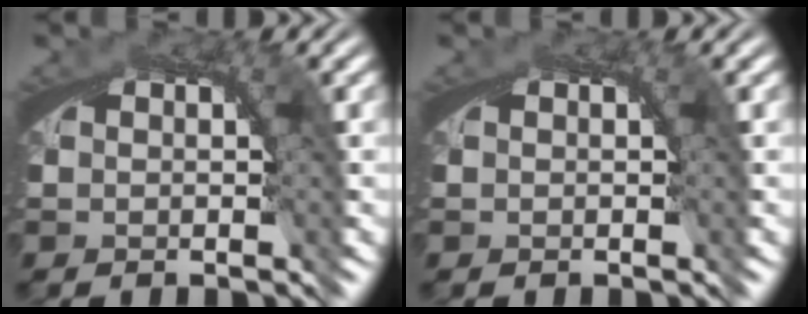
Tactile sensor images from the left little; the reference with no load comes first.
{"total": 0.0}